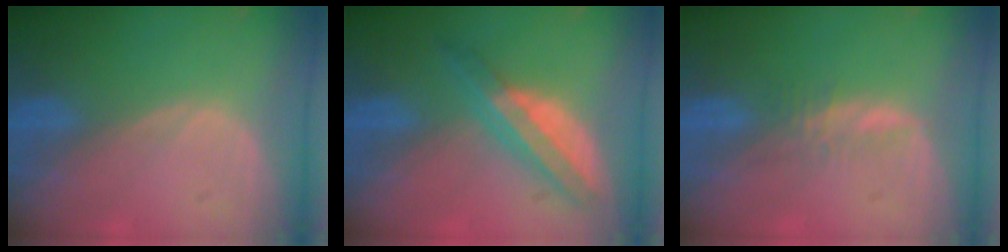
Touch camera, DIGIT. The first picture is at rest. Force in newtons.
{"total": 6.7, "press": 5.8, "slide": 3.3}
{"total": 2.0, "press": 1.8, "slide": 0.6}